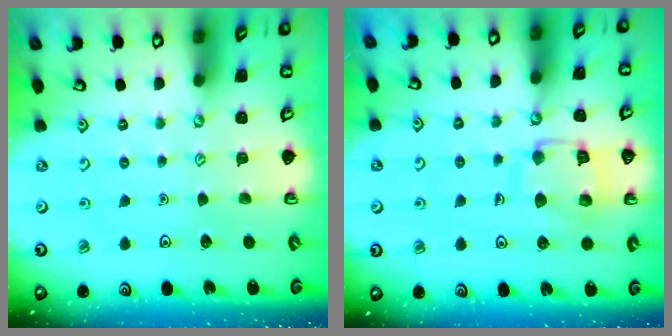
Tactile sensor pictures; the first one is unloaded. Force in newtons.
{"total": 12.6, "press": 12.5, "slide": 1.3}